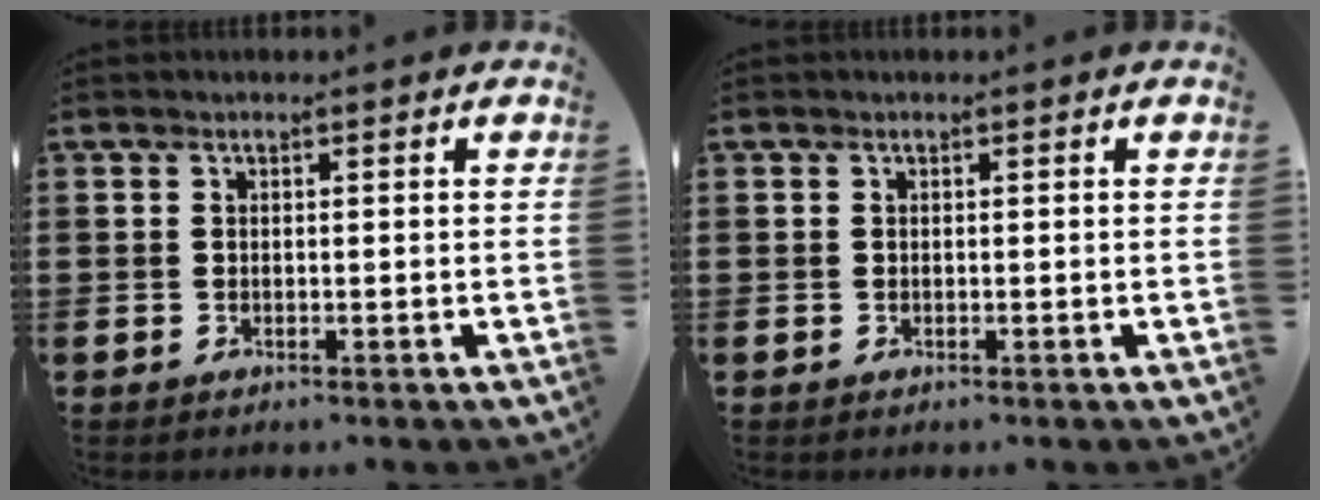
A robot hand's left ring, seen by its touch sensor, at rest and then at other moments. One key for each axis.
{"total": 0.0}